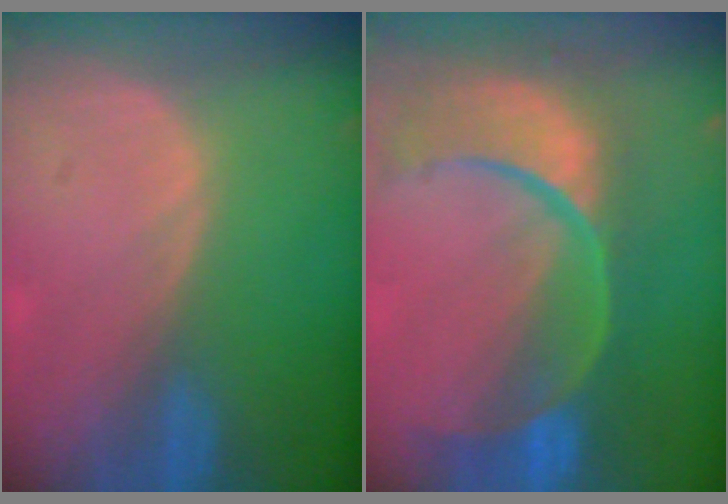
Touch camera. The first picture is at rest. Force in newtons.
{"total": 13.3, "press": 10.7, "slide": 7.9}